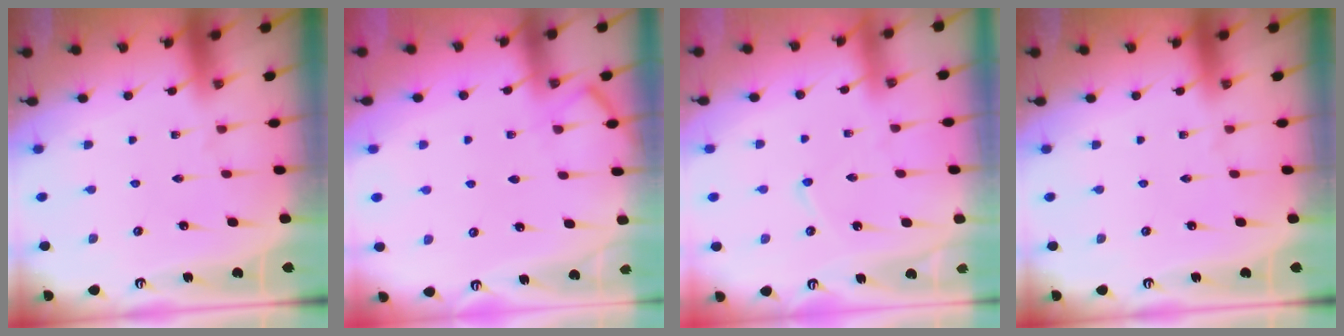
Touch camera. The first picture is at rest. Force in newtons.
{"total": 5.5, "press": 5.4, "slide": 0.7}
{"total": 2.1, "press": 2.1, "slide": 0.2}
{"total": 0.0}